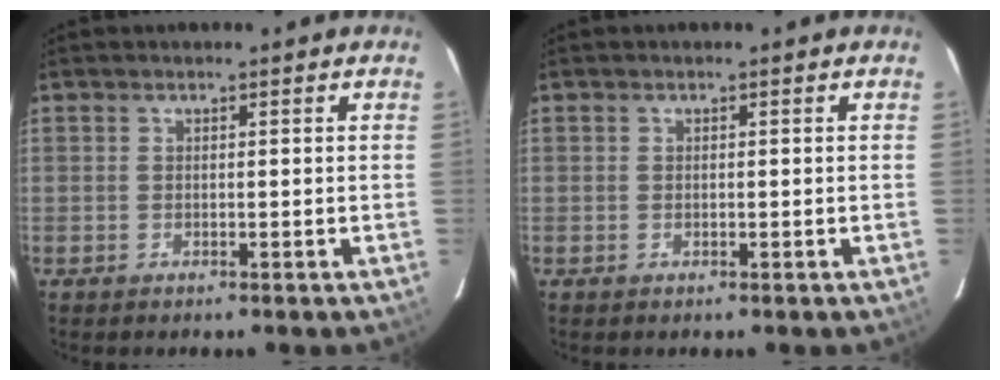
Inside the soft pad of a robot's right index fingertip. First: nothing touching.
{"total": 0.0}